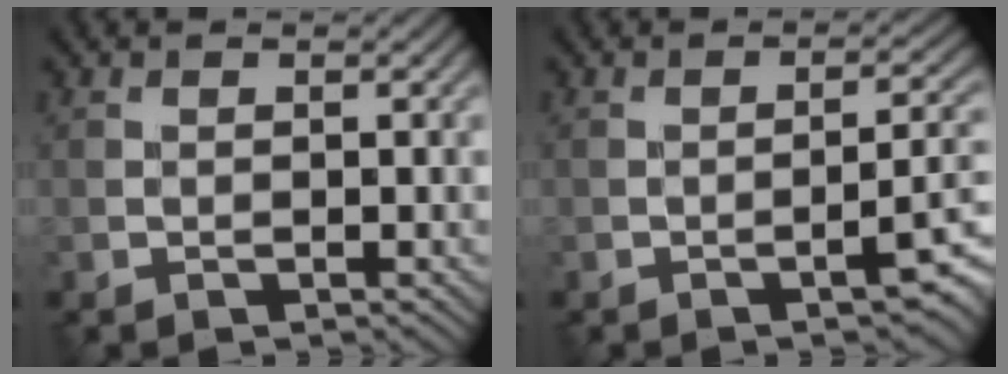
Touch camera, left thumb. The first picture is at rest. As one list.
[{"total": 5.8, "force": [-2.7, 1.4, 5.0], "torque": [-0.064, 0.004, -0.039]}]